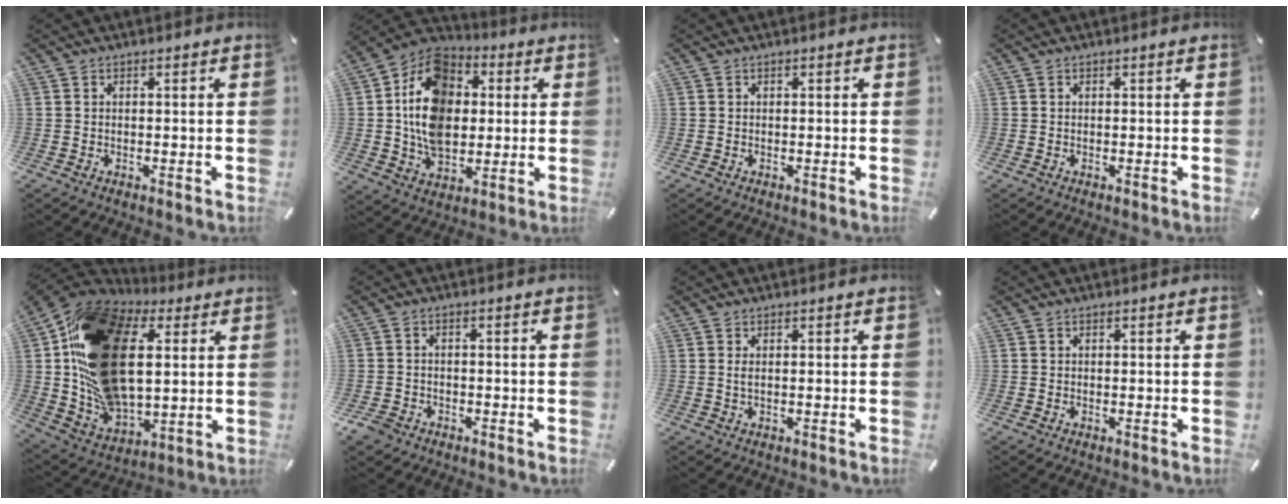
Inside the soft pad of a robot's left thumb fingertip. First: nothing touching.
{"total": 16.4, "force": [1.2, 12.6, 10.4], "torque": [-0.211, -0.001, 0.018]}
{"total": 0.0}
{"total": 0.0}
{"total": 26.7, "force": [6.3, 18.3, 18.4], "torque": [-0.378, -0.026, 0.116]}
{"total": 2.9, "force": [-2.0, 2.0, 0.8], "torque": [-0.027, 0.005, -0.043]}
{"total": 1.2, "force": [0.2, 0.2, 1.1], "torque": [-0.024, -0.002, 0.004]}
{"total": 0.0}